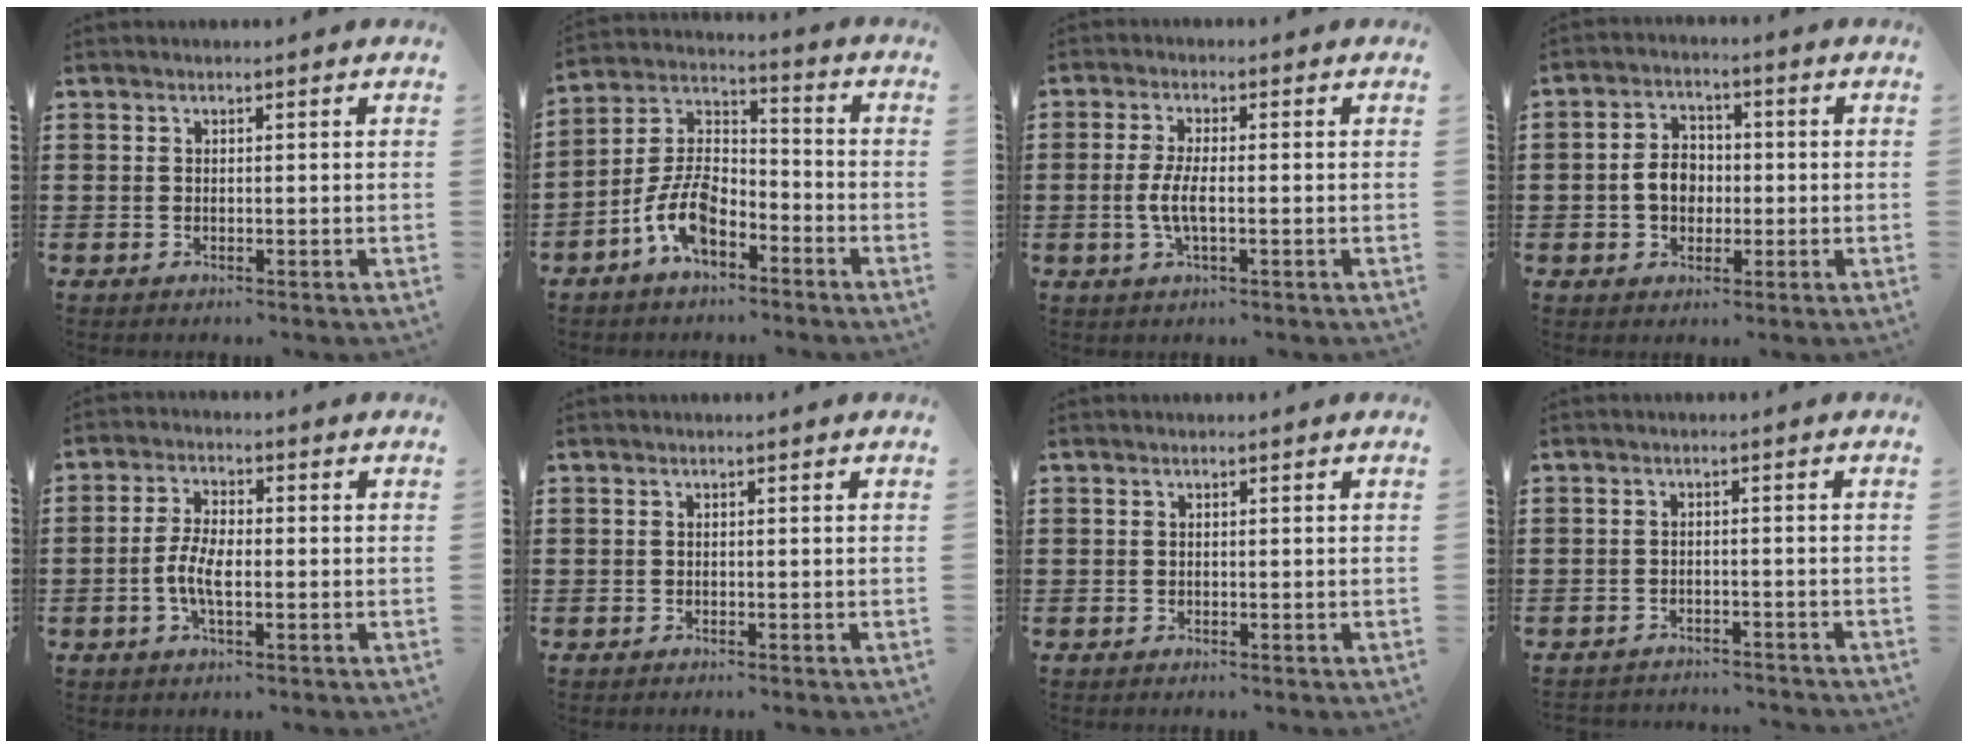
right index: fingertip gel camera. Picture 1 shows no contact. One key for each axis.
{"total": 9.5, "fx": -5.3, "fy": 4.9, "fz": 6.1, "tx": -0.152, "ty": 0.003, "tz": -0.107}
{"total": 4.5, "fx": -0.9, "fy": 1.3, "fz": 4.2, "tx": -0.102, "ty": -0.006, "tz": -0.026}
{"total": 5.1, "fx": -0.6, "fy": 3.8, "fz": 3.3, "tx": -0.068, "ty": 0.013, "tz": -0.014}
{"total": 5.2, "fx": -1.3, "fy": 2.1, "fz": 4.6, "tx": -0.113, "ty": -0.006, "tz": -0.033}
{"total": 0.0}
{"total": 0.0}
{"total": 2.2, "fx": -2.2, "fy": 0.2, "fz": 0.0, "tx": -0.006, "ty": 0.000, "tz": -0.048}